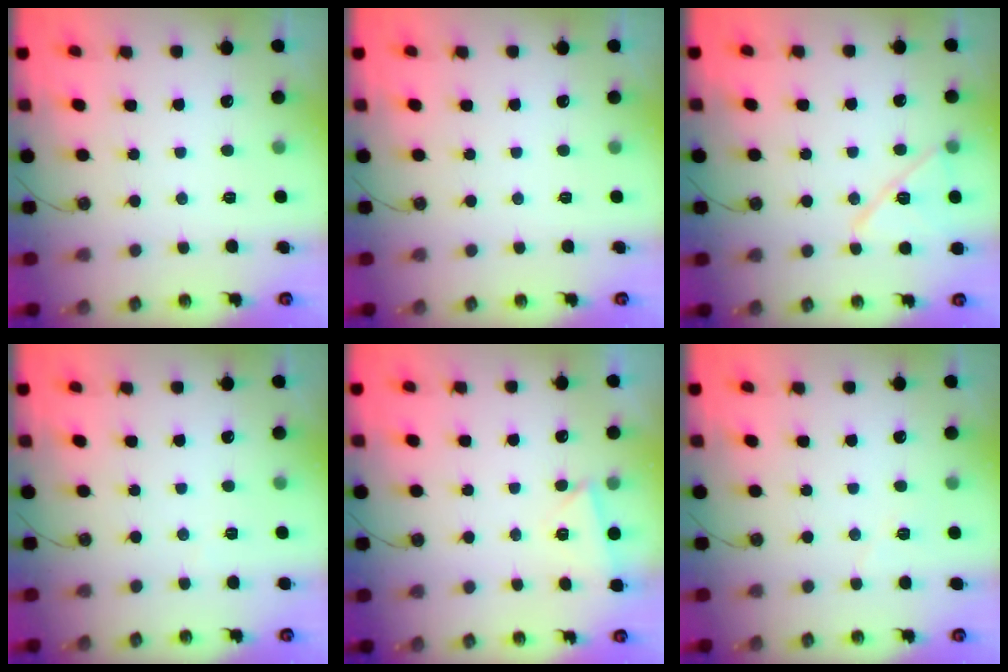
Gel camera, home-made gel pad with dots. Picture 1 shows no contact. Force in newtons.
{"total": 0.0}
{"total": 12.3, "press": 12.2, "slide": 1.6}
{"total": 1.6, "press": 1.4, "slide": 0.7}
{"total": 2.9, "press": 2.8, "slide": 0.6}
{"total": 4.3, "press": 3.9, "slide": 2.0}